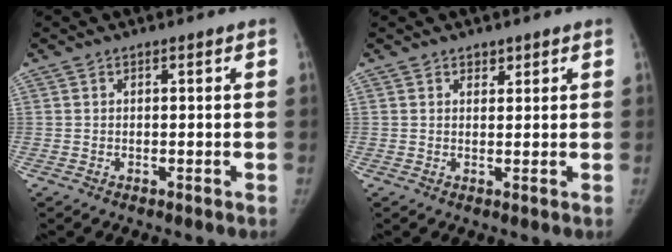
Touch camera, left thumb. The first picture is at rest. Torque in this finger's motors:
{"motor_torque": [-0.32, 0.00, 0.04, 0.32, -0.08]}